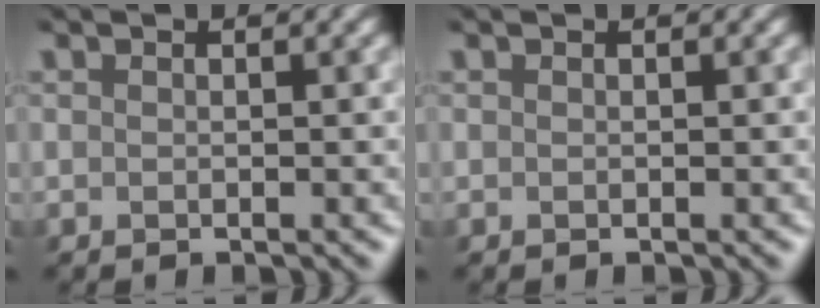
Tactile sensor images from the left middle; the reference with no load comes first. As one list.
[{"total": 0.0}]